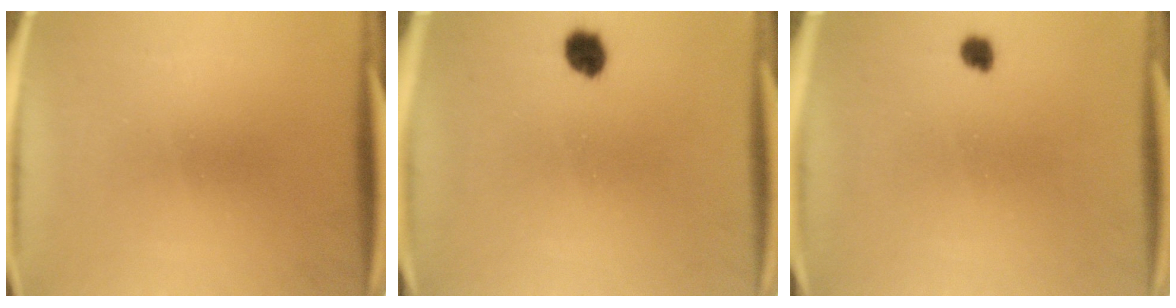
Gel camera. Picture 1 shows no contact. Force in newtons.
{"total": 3.8}
{"total": 1.8}